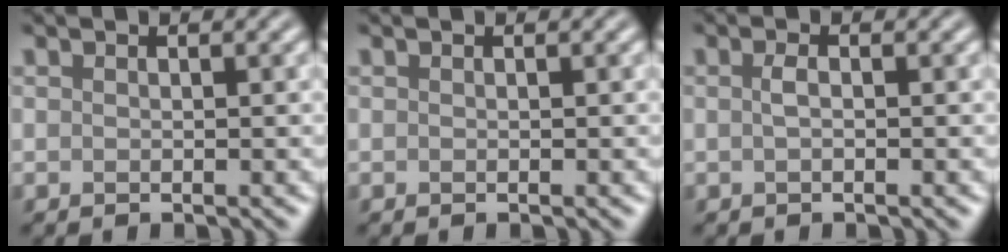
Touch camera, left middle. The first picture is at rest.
{"total": 0.0}
{"total": 1.0, "force": [0.0, 0.3, 1.0], "torque": [-0.024, 0.001, 0.000]}